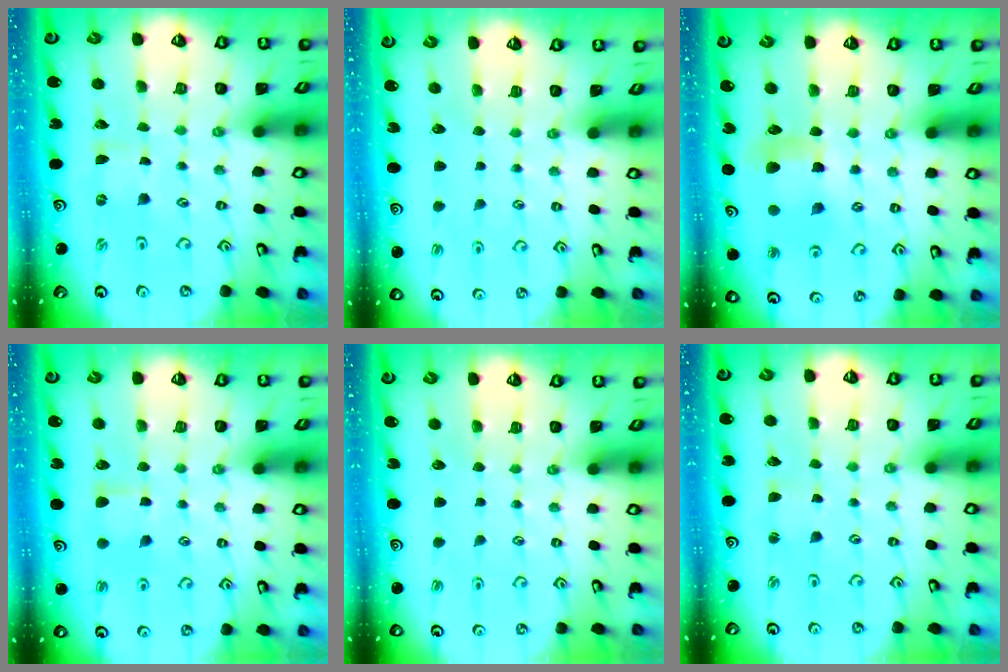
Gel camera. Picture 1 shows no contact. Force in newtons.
{"total": 0.0}
{"total": 6.1, "press": 6.1, "slide": 0.6}
{"total": 4.8, "press": 4.7, "slide": 0.7}
{"total": 0.0}
{"total": 2.1, "press": 2.1, "slide": 0.3}